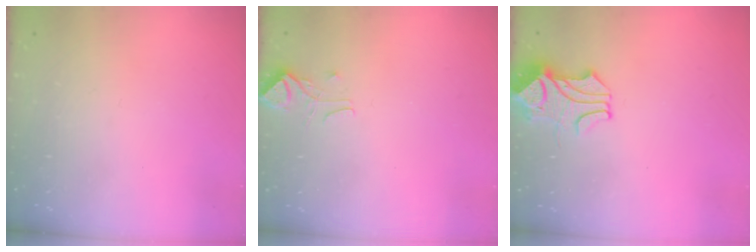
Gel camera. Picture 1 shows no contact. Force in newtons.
{"total": 0.9, "press": 0.5, "slide": 0.8}
{"total": 1.9, "press": 1.6, "slide": 1.0}